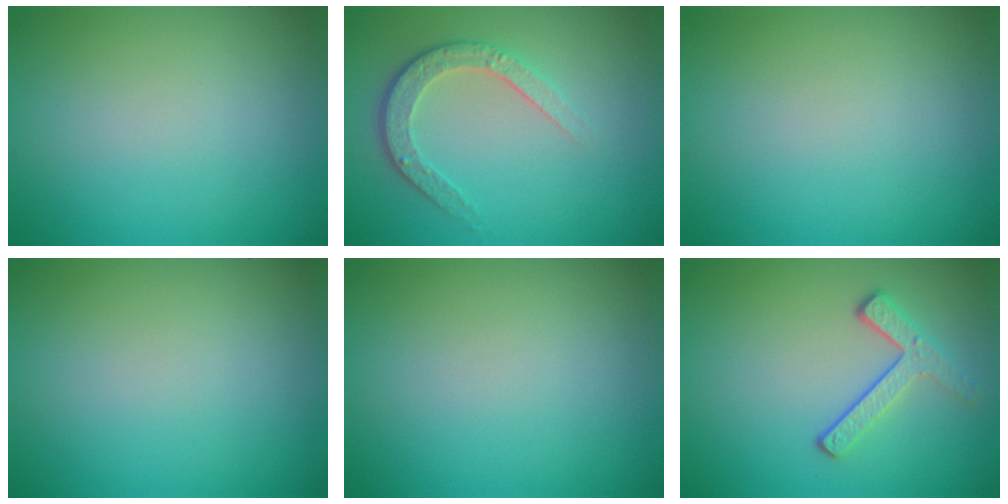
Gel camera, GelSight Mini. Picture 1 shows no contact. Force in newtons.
{"total": 3.5, "press": 2.8, "slide": 2.2}
{"total": 0.0}
{"total": 0.0}
{"total": 0.0}
{"total": 2.9, "press": 2.3, "slide": 1.7}